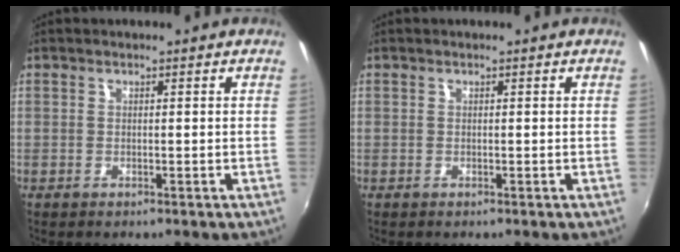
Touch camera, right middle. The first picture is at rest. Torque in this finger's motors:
{"motor_torque": [0.00, 0.00, 0.00, 0.00]}